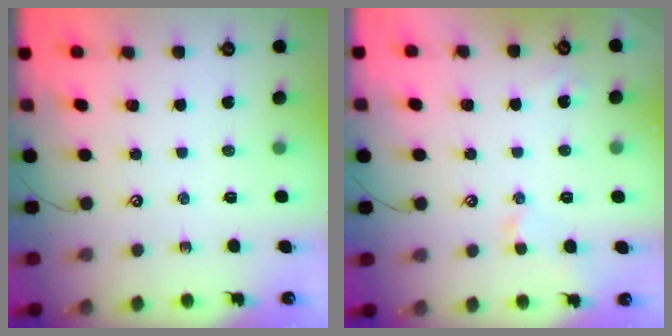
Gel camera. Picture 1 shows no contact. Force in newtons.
{"total": 2.1, "press": 2.0, "slide": 0.6}